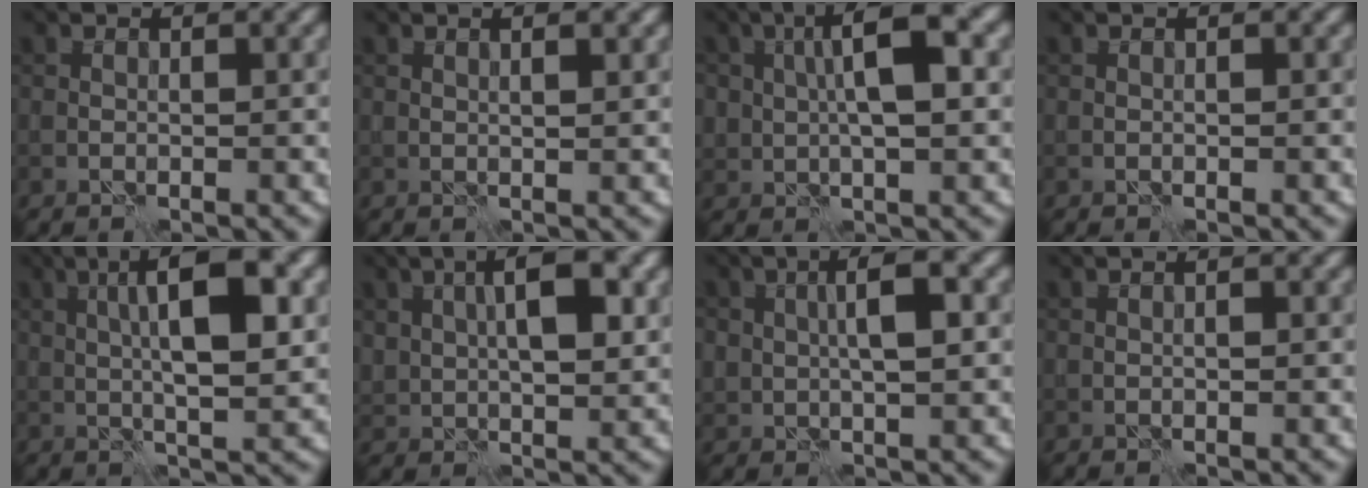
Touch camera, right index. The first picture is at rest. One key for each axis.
{"total": 1.8, "fx": 0.9, "fy": 0.3, "fz": 1.5, "tx": -0.017, "ty": -0.004, "tz": 0.008}
{"total": 6.2, "fx": 1.1, "fy": 2.4, "fz": 5.6, "tx": -0.093, "ty": 0.012, "tz": 0.015}
{"total": 0.0}
{"total": 8.3, "fx": 1.6, "fy": 2.1, "fz": 7.9, "tx": -0.126, "ty": 0.008, "tz": 0.022}
{"total": 6.5, "fx": 2.0, "fy": 3.0, "fz": 5.4, "tx": -0.093, "ty": 0.008, "tz": 0.034}
{"total": 4.2, "fx": 0.8, "fy": 1.7, "fz": 3.8, "tx": -0.070, "ty": 0.009, "tz": 0.013}
{"total": 0.6, "fx": 0.1, "fy": 0.0, "fz": 0.6, "tx": -0.011, "ty": 0.001, "tz": 0.002}